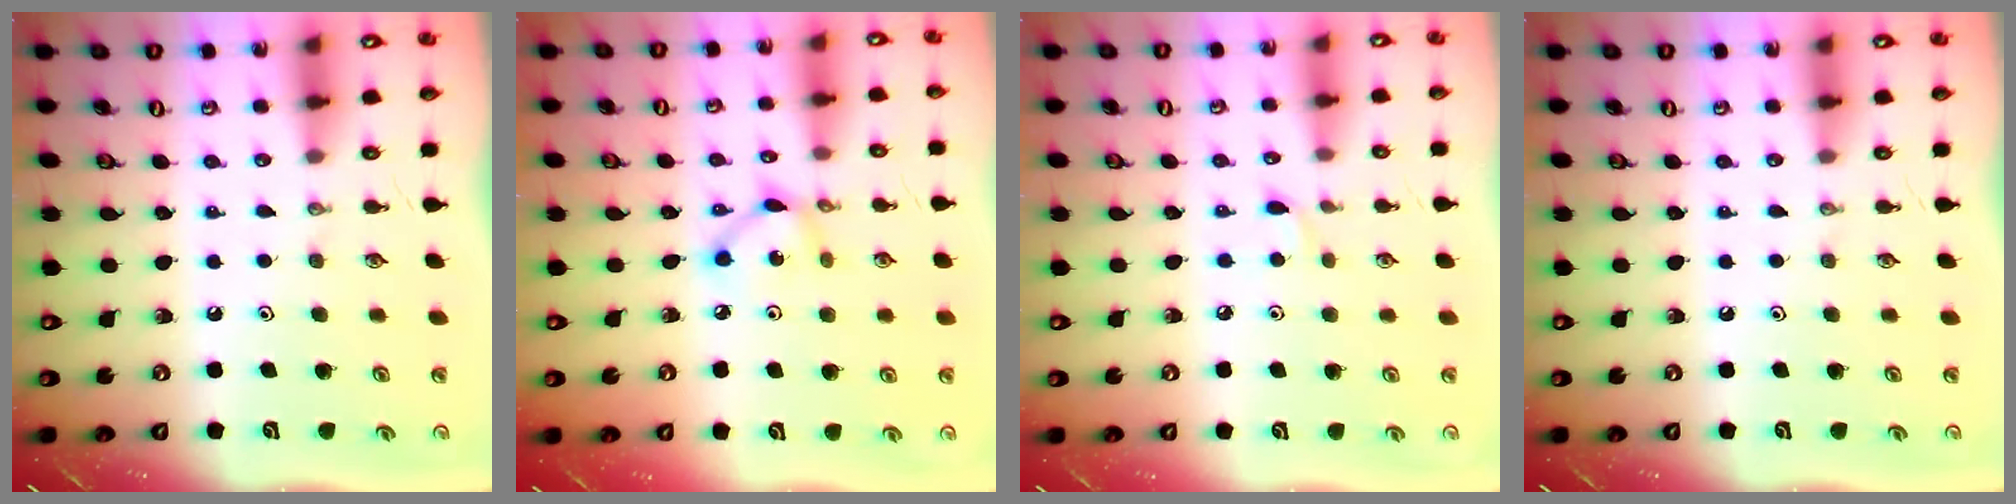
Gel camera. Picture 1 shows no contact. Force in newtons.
{"total": 5.4, "press": 5.4, "slide": 0.3}
{"total": 4.3, "press": 4.3, "slide": 0.5}
{"total": 0.0}